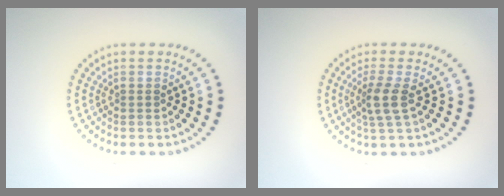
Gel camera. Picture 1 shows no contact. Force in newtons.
{"total": 2.5, "press": 2.0, "slide": 1.6}